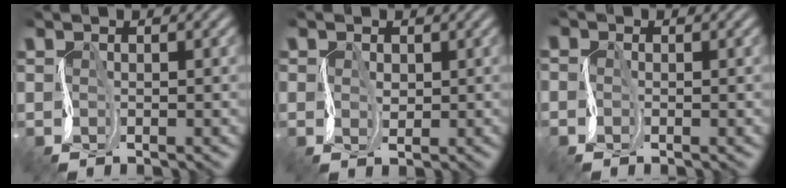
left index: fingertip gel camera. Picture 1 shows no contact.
{"total": 1.7, "force": [0.5, 1.6, 0.4], "torque": [-0.009, 0.009, 0.001]}
{"total": 1.8, "force": [0.0, 1.5, 1.0], "torque": [-0.011, 0.008, -0.021]}